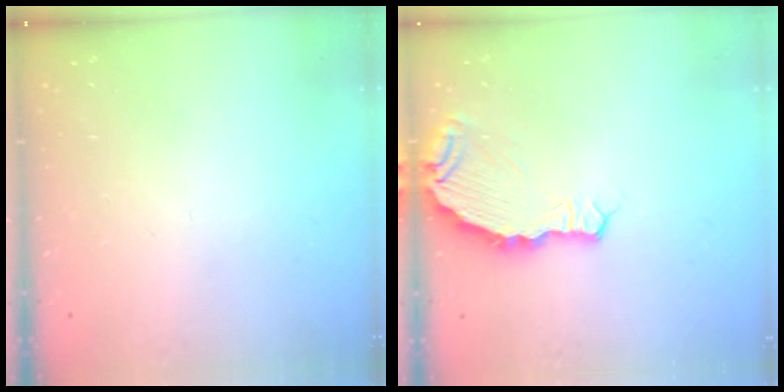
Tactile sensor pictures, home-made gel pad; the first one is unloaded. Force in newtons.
{"total": 6.0, "press": 5.0, "slide": 3.3}